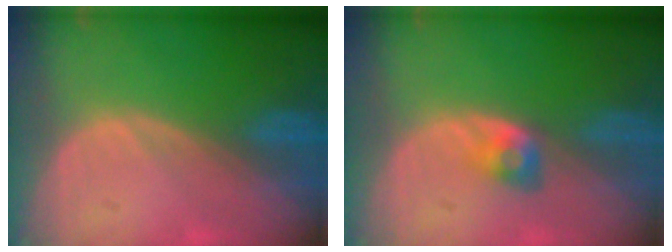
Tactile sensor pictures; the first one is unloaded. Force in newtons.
{"total": 2.9, "press": 2.5, "slide": 1.4}